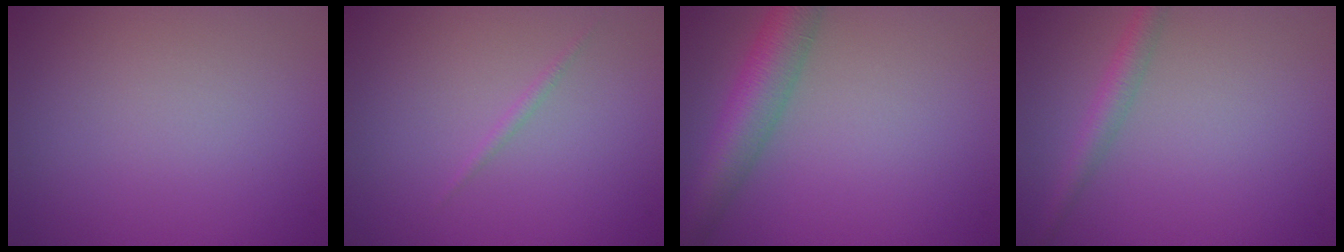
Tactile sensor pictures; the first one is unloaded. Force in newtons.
{"total": 0.6, "press": 0.6, "slide": 0.0}
{"total": 5.9, "press": 5.9, "slide": 0.2}
{"total": 2.2, "press": 2.2, "slide": 0.1}